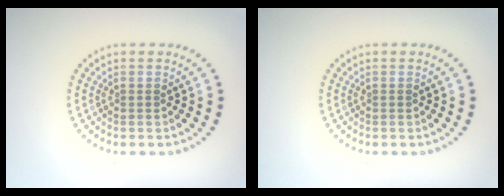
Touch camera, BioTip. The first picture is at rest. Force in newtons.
{"total": 0.0}